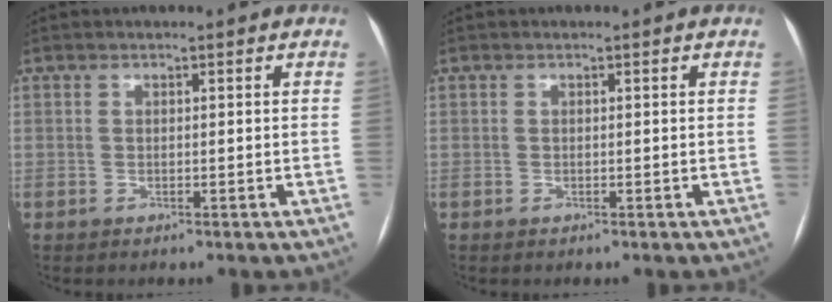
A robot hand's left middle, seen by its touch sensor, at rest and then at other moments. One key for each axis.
{"total": 0.0}